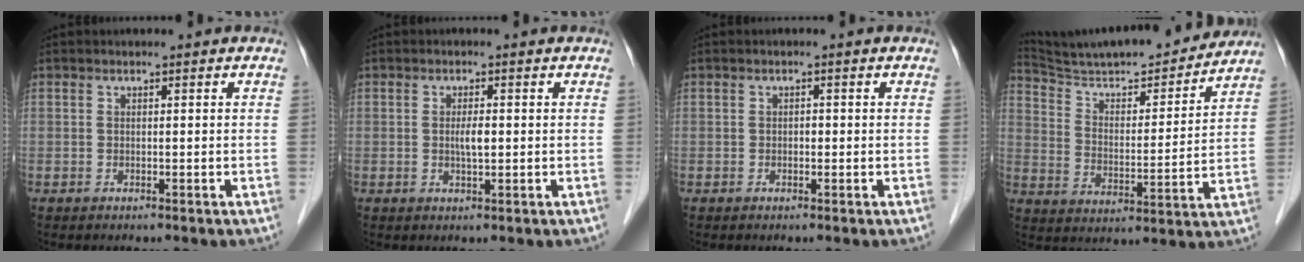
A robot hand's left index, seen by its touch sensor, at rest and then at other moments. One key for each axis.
{"total": 2.1, "fx": 0.0, "fy": 0.4, "fz": 2.1, "tx": -0.040, "ty": 0.000, "tz": 0.001}
{"total": 0.7, "fx": -0.1, "fy": 0.4, "fz": 0.5, "tx": -0.007, "ty": 0.002, "tz": -0.003}
{"total": 19.9, "fx": 18.6, "fy": 1.8, "fz": 6.8, "tx": -0.116, "ty": -0.006, "tz": 0.284}